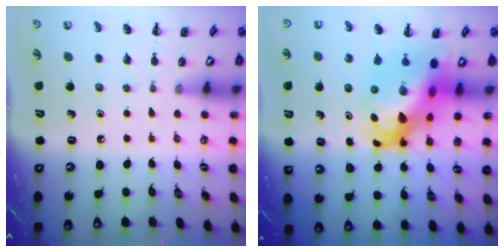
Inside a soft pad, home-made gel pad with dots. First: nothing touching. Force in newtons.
{"total": 15.0, "press": 14.5, "slide": 3.8}